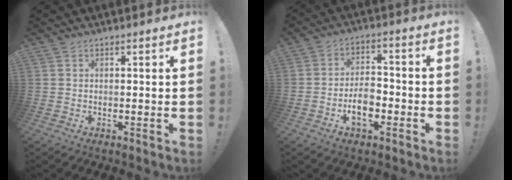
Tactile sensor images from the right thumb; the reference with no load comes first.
{"total": 8.5, "force": [-3.5, 4.7, 6.1], "torque": [-0.113, 0.015, -0.061]}